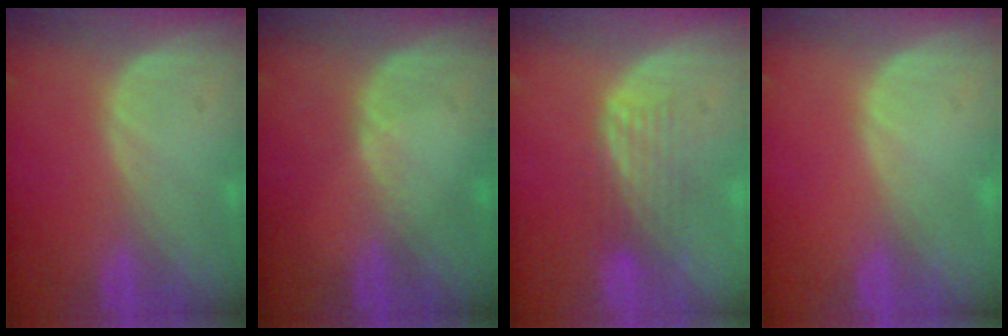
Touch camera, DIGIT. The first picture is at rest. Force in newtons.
{"total": 1.1, "press": 0.8, "slide": 0.8}
{"total": 4.3, "press": 3.6, "slide": 2.3}
{"total": 0.0}